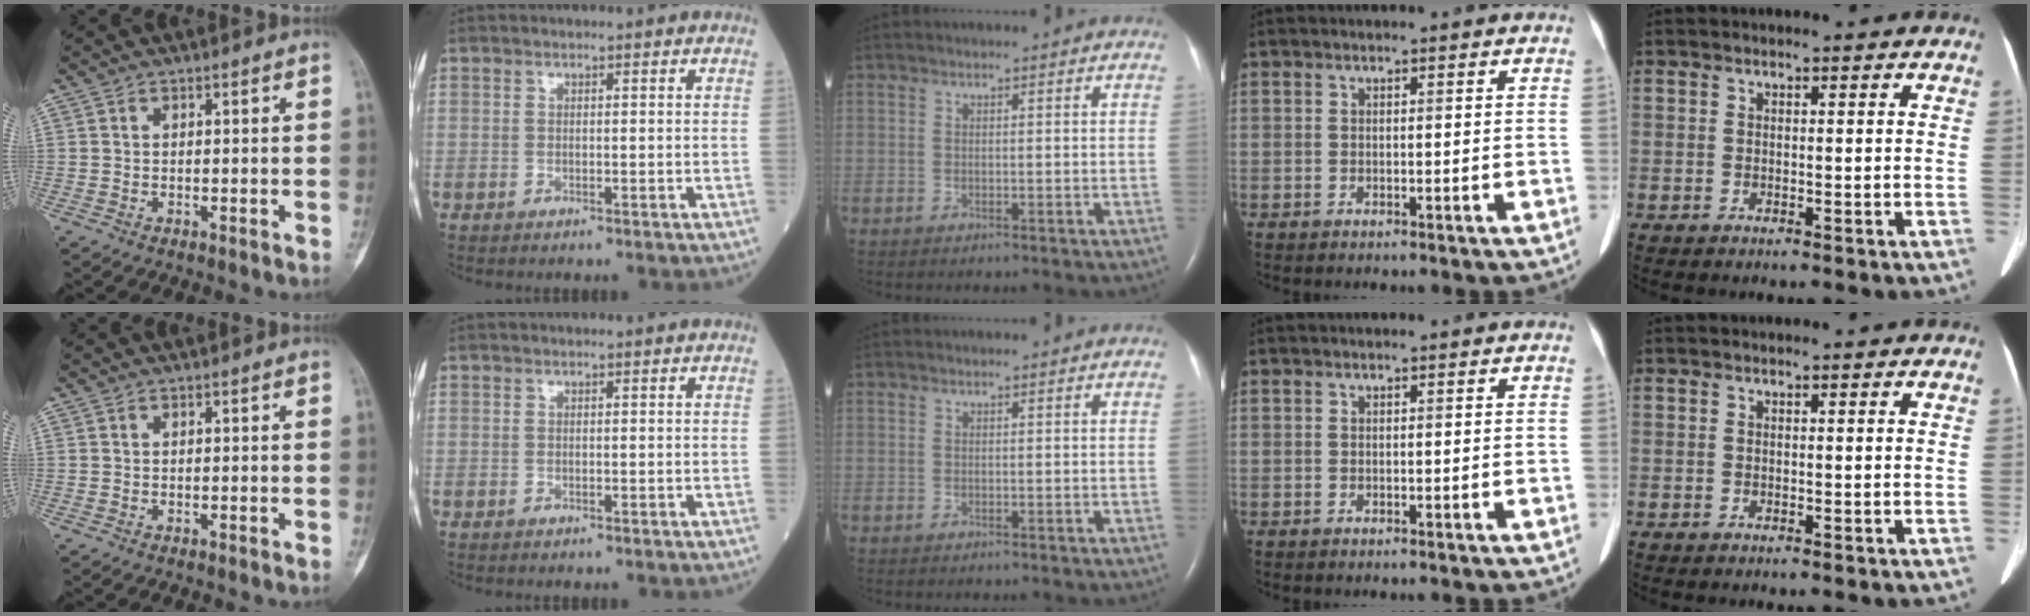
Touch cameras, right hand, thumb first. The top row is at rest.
{}